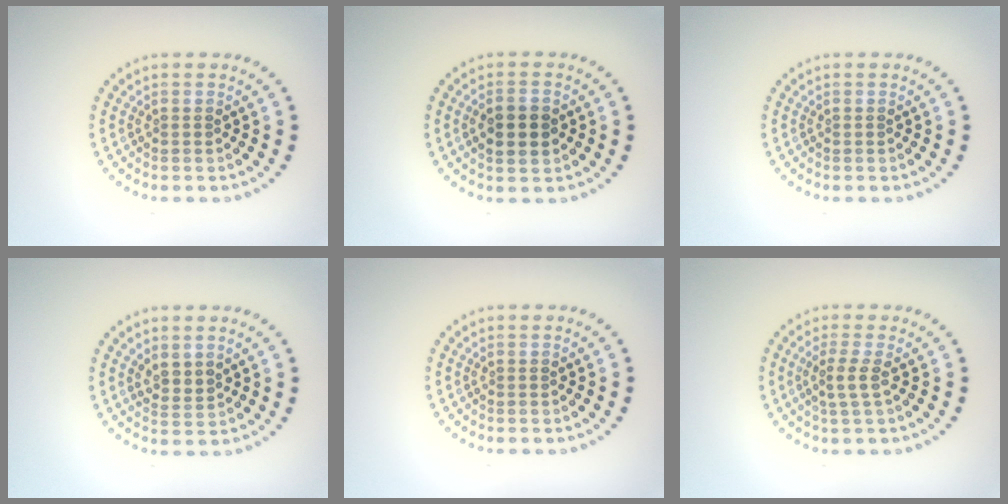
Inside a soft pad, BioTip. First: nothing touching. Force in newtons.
{"total": 2.7, "press": 2.7, "slide": 0.2}
{"total": 0.0}
{"total": 1.7, "press": 1.3, "slide": 1.1}
{"total": 0.0}
{"total": 1.8, "press": 1.4, "slide": 1.1}